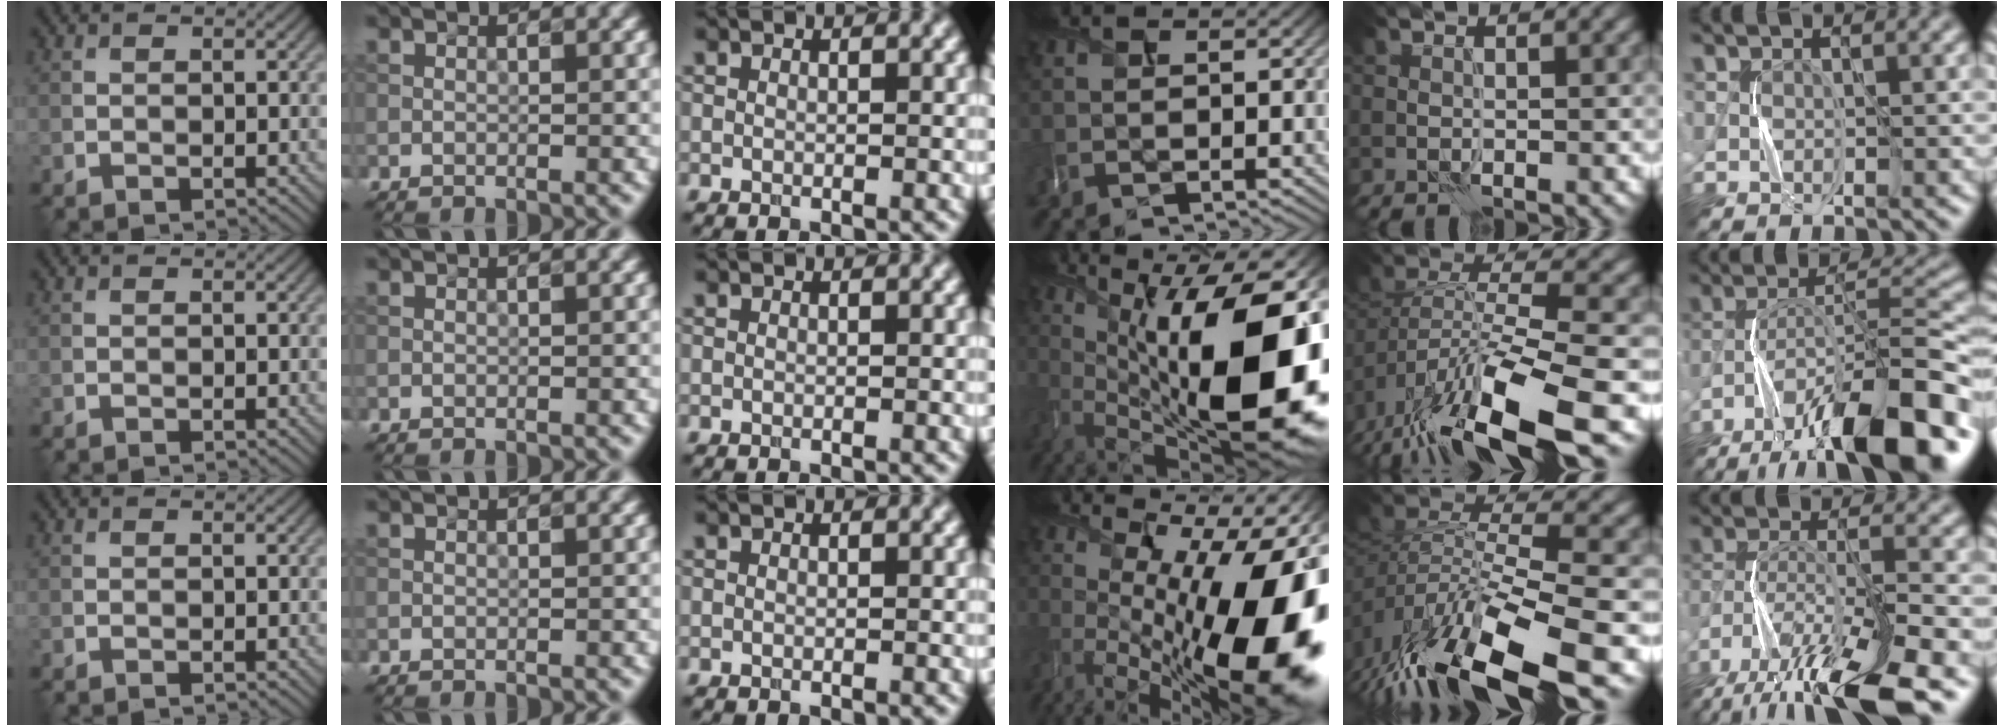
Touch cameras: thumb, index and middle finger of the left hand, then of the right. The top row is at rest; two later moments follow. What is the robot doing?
{"motion": "press", "object": "grip strengthener"}